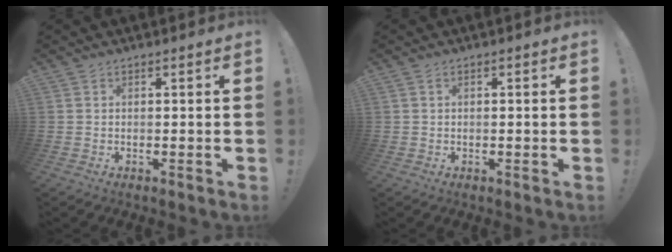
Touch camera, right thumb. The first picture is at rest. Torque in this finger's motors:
{"motor_torque": [-0.24, -0.01, 0.08, 0.22, 0.12]}